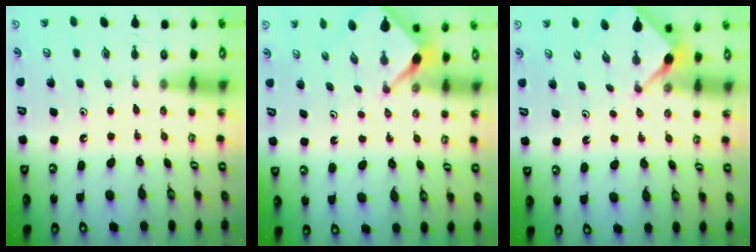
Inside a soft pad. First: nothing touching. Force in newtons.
{"total": 2.3, "press": 2.3, "slide": 0.3}
{"total": 3.0, "press": 2.9, "slide": 0.4}